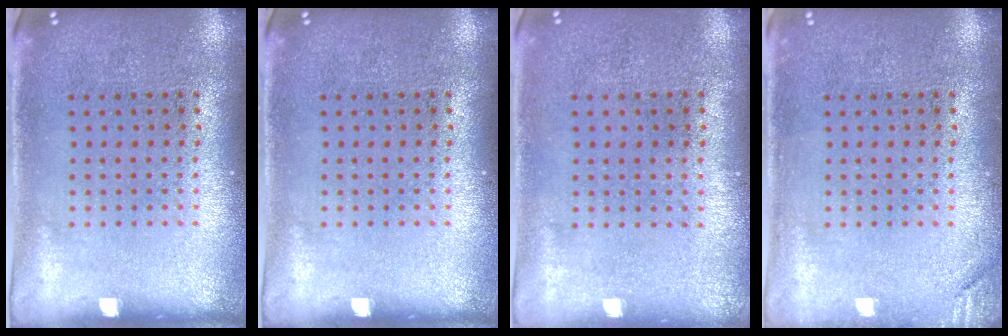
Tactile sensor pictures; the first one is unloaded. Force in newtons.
{"total": 0.0}
{"total": 0.0}
{"total": 1.3, "press": 1.2, "slide": 0.3}